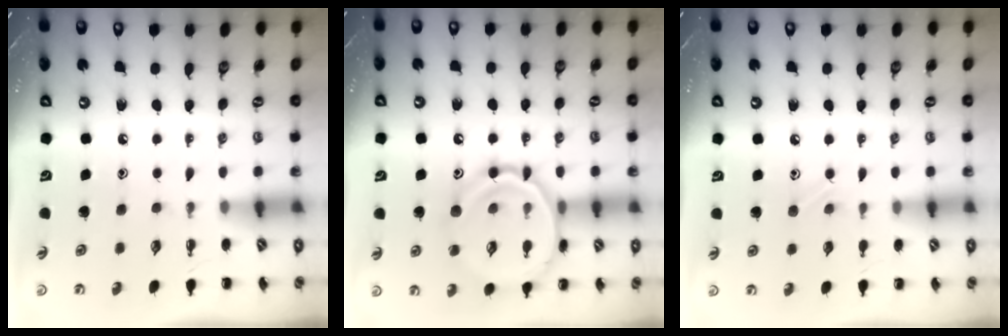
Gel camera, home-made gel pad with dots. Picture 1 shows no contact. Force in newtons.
{"total": 15.8, "press": 15.7, "slide": 1.2}
{"total": 6.1, "press": 5.8, "slide": 1.9}